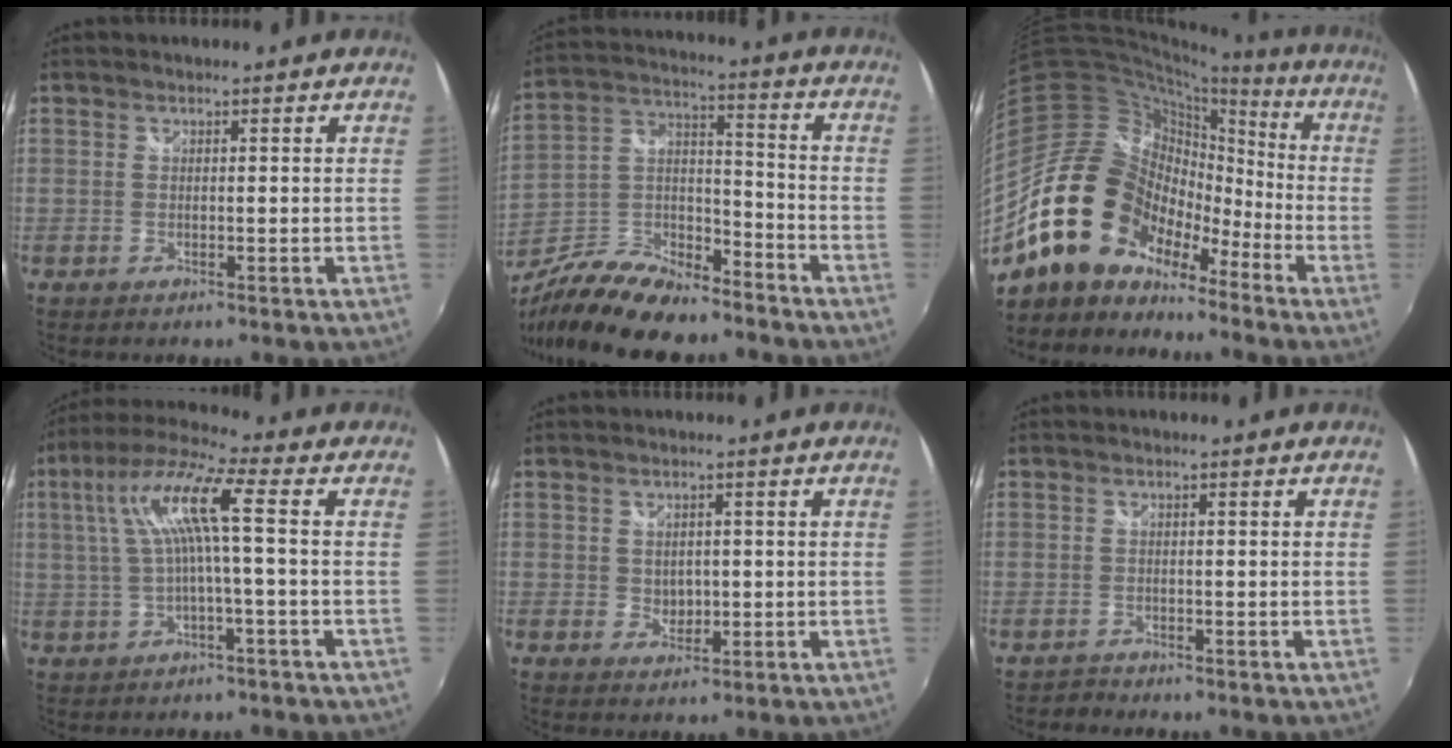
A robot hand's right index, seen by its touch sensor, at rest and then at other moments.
{"total": 18.0, "force": [-13.4, 6.8, 10.0], "torque": [-0.214, -0.004, -0.239]}
{"total": 18.9, "force": [-11.8, 12.8, 7.3], "torque": [-0.150, 0.023, -0.212]}
{"total": 9.7, "force": [0.9, 0.7, 9.7], "torque": [-0.191, 0.017, 0.023]}
{"total": 3.1, "force": [0.2, 2.5, 1.7], "torque": [-0.025, 0.000, 0.005]}
{"total": 1.3, "force": [-1.0, 0.7, -0.4], "torque": [0.004, 0.005, -0.018]}